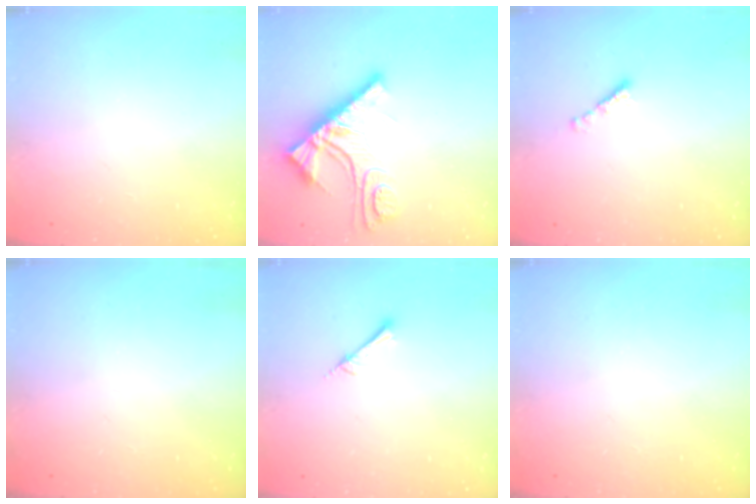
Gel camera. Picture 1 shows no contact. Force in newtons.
{"total": 11.8, "press": 11.8, "slide": 1.2}
{"total": 2.2, "press": 2.1, "slide": 0.7}
{"total": 0.0}
{"total": 2.4, "press": 2.4, "slide": 0.2}
{"total": 0.0}